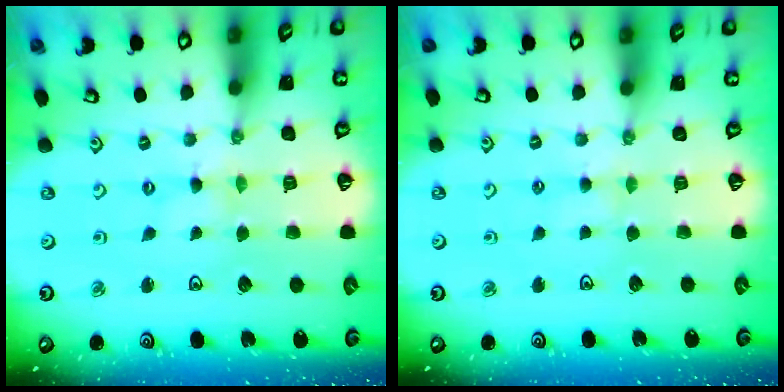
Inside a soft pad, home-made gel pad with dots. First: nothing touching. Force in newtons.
{"total": 3.1, "press": 3.0, "slide": 0.5}